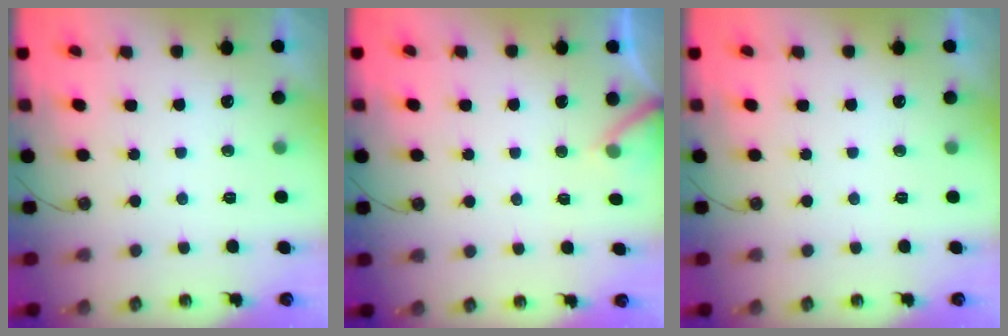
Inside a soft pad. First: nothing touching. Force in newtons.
{"total": 5.6, "press": 5.6, "slide": 0.1}
{"total": 0.0}